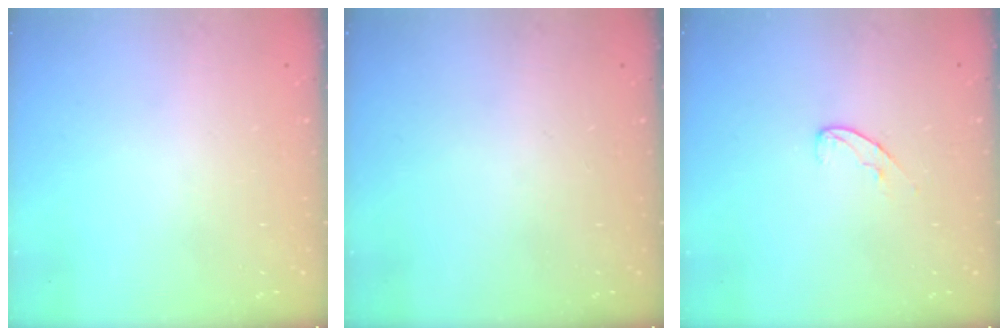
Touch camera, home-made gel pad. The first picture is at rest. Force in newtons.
{"total": 0.0}
{"total": 6.1, "press": 6.1, "slide": 0.5}